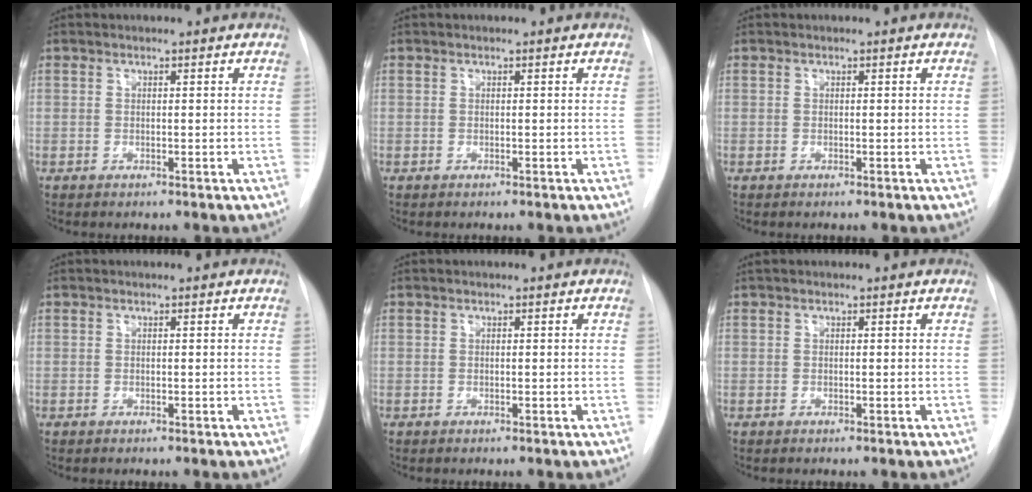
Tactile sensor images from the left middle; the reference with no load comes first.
{"total": 0.0}
{"total": 0.0}
{"total": 0.0}
{"total": 0.0}
{"total": 0.0}